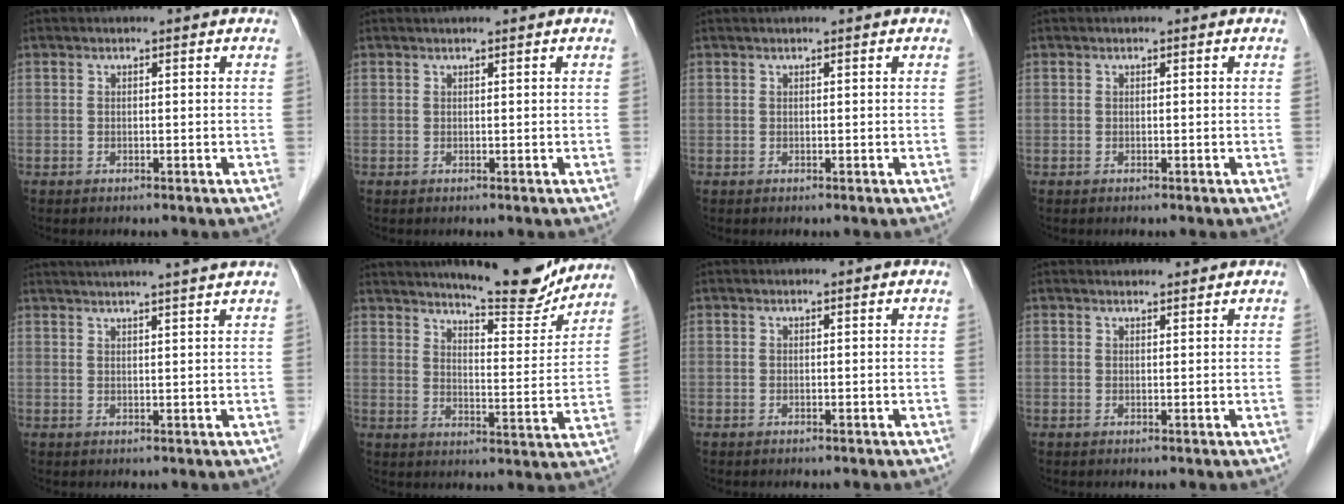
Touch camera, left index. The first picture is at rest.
{"total": 1.3, "force": [1.1, 0.0, 0.7], "torque": [-0.008, 0.015, 0.019]}
{"total": 0.6, "force": [0.5, -0.1, 0.3], "torque": [-0.004, 0.008, 0.013]}
{"total": 0.0}
{"total": 11.9, "force": [10.7, -1.3, 5.0], "torque": [-0.081, 0.007, 0.136]}
{"total": 14.4, "force": [13.2, 1.8, 5.5], "torque": [-0.078, -0.026, 0.176]}
{"total": 0.0}
{"total": 1.8, "force": [1.8, 0.2, 0.2], "torque": [-0.010, 0.012, 0.029]}